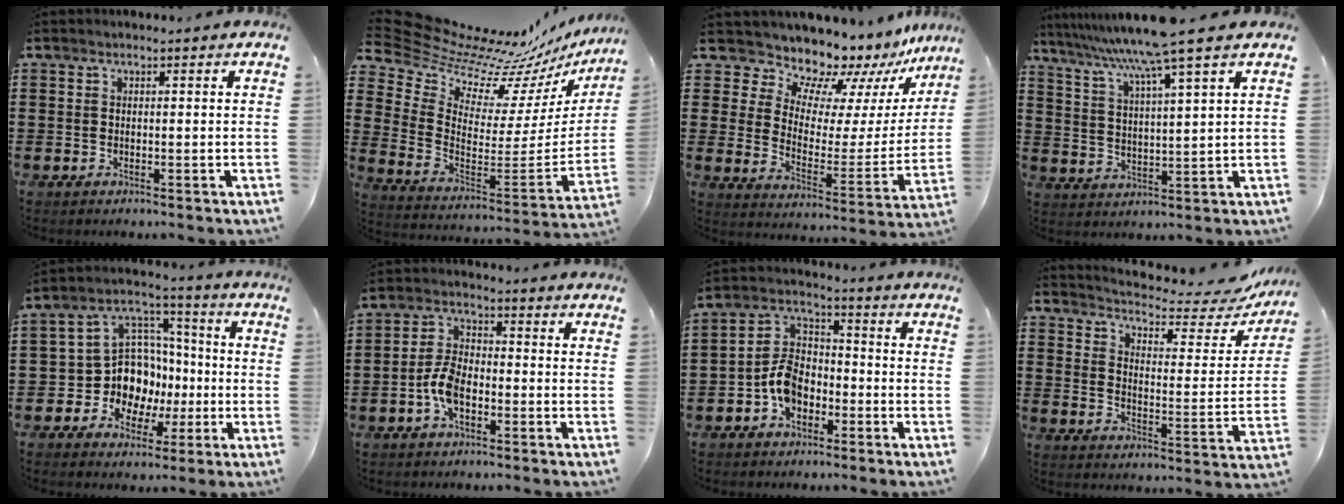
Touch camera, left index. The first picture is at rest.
{"total": 8.8, "force": [7.8, 3.5, 2.3], "torque": [-0.083, -0.069, 0.130]}
{"total": 9.1, "force": [8.8, 2.1, 0.3], "torque": [-0.040, -0.095, 0.148]}
{"total": 8.5, "force": [6.5, -1.1, 5.3], "torque": [-0.124, -0.036, 0.106]}
{"total": 11.6, "force": [-2.5, 10.4, 4.6], "torque": [-0.120, 0.008, -0.037]}
{"total": 5.9, "force": [-2.2, 3.0, 4.5], "torque": [-0.111, 0.001, -0.049]}
{"total": 7.3, "force": [-3.2, 5.0, 4.1], "torque": [-0.101, 0.017, -0.066]}
{"total": 4.1, "force": [3.7, 0.7, 1.5], "torque": [-0.046, -0.036, 0.054]}